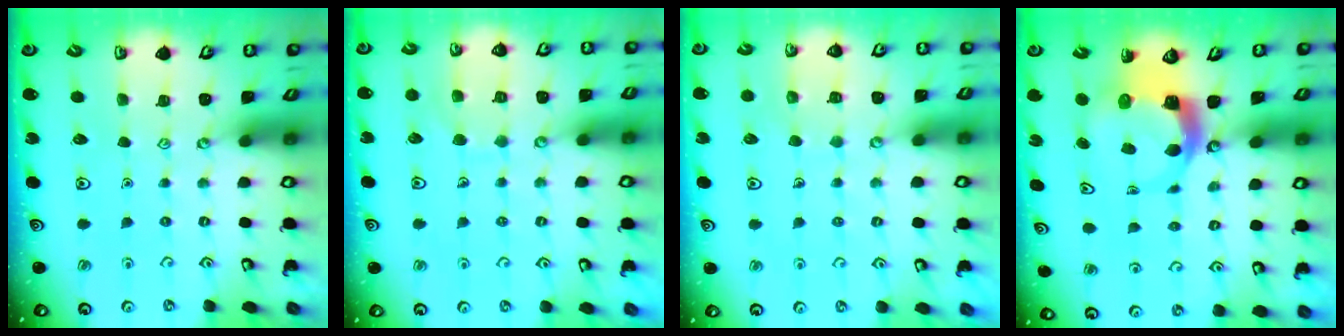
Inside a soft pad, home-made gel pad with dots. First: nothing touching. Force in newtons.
{"total": 7.4, "press": 7.3, "slide": 0.5}
{"total": 6.5, "press": 6.4, "slide": 0.5}
{"total": 6.6, "press": 6.5, "slide": 1.2}